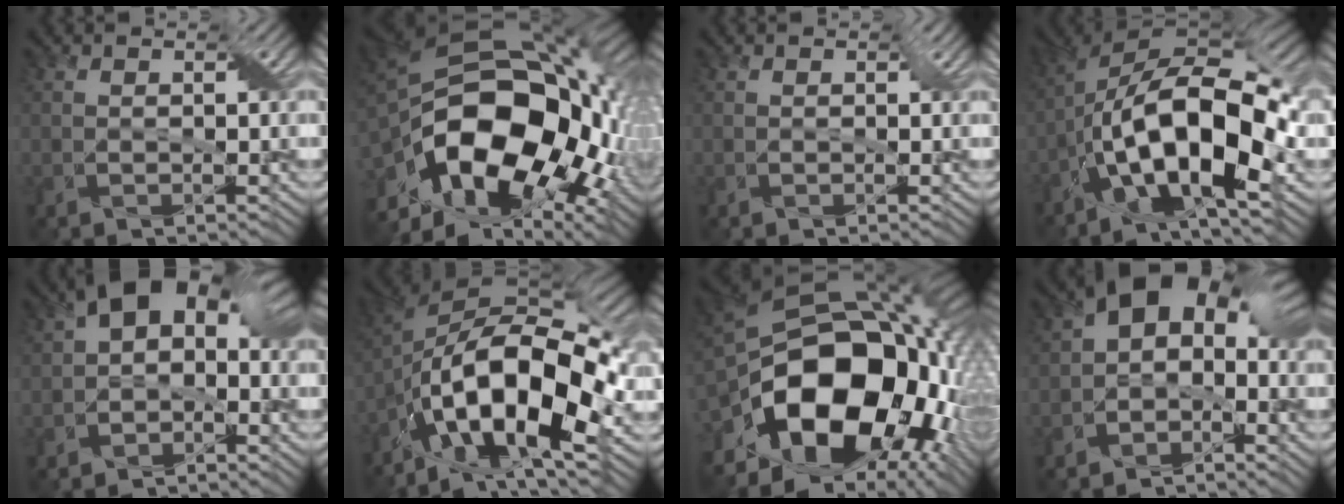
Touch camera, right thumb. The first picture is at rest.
{"total": 20.4, "force": [-4.4, 12.7, 15.4], "torque": [-0.337, -0.028, -0.066]}
{"total": 0.5, "force": [0.2, 0.4, 0.3], "torque": [-0.002, 0.003, 0.000]}
{"total": 16.9, "force": [-4.7, 7.0, 14.7], "torque": [-0.268, 0.011, -0.093]}
{"total": 10.5, "force": [0.4, 7.1, 7.7], "torque": [-0.102, -0.001, 0.009]}
{"total": 17.7, "force": [-6.4, 7.8, 14.6], "torque": [-0.283, 0.005, -0.125]}
{"total": 22.0, "force": [-4.4, 14.9, 15.6], "torque": [-0.325, -0.046, -0.050]}
{"total": 11.2, "force": [-0.8, 7.7, 8.0], "torque": [-0.109, 0.001, -0.010]}